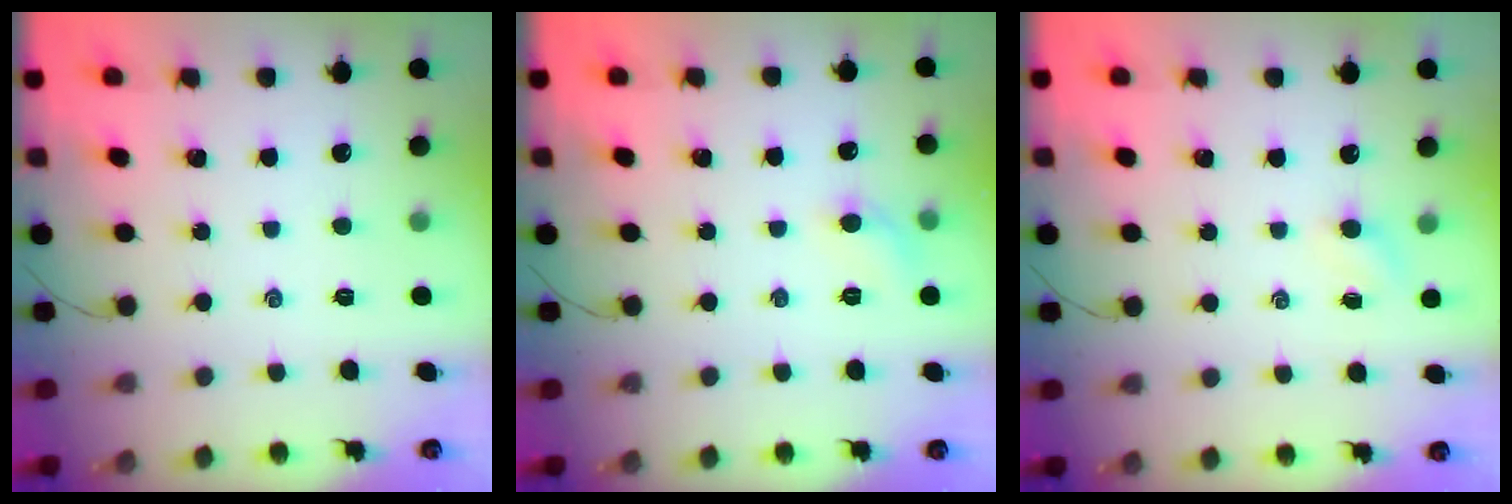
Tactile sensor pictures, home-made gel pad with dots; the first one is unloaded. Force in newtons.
{"total": 6.1, "press": 5.8, "slide": 1.9}
{"total": 2.7, "press": 2.6, "slide": 0.8}